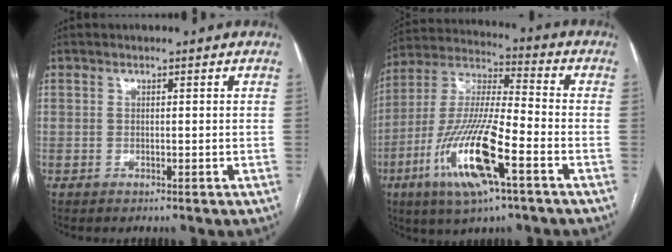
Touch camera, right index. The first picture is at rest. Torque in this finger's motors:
{"motor_torque": [1.58, -0.55, 0.60, 0.21]}